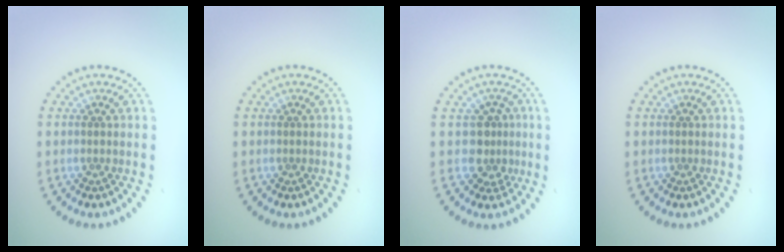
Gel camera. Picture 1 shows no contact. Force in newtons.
{"total": 0.0}
{"total": 2.5, "press": 1.8, "slide": 1.7}
{"total": 0.0}